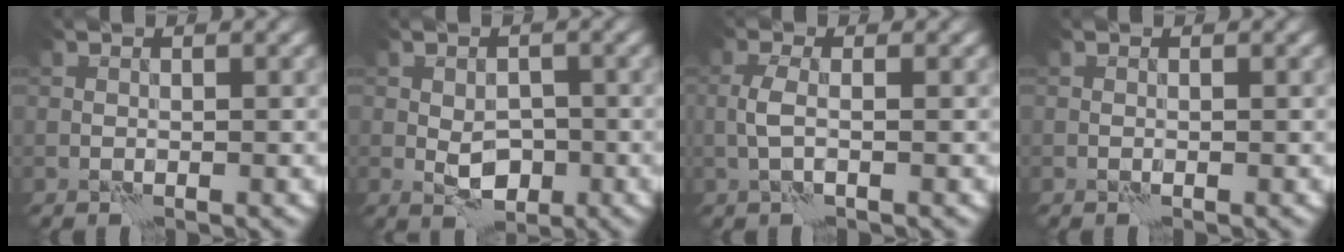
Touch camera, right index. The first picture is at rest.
{"total": 3.2, "force": [-0.9, 2.1, 2.3], "torque": [-0.033, -0.002, -0.017]}
{"total": 1.7, "force": [-0.2, 0.4, 1.7], "torque": [-0.041, 0.004, -0.009]}
{"total": 0.0}